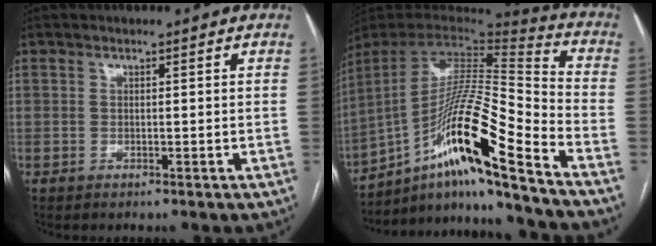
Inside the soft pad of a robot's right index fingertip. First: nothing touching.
{"total": 20.7, "force": [-12.6, -0.4, 16.5], "torque": [-0.299, 0.002, -0.230]}